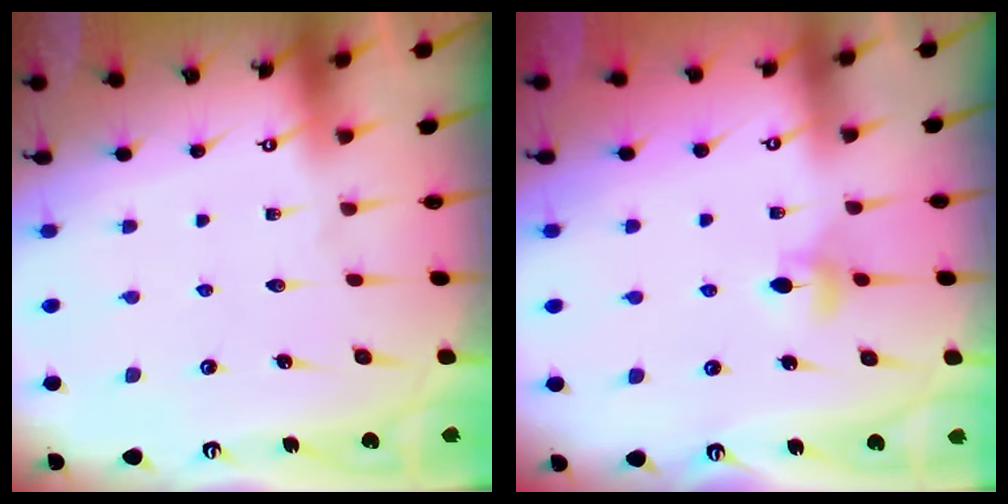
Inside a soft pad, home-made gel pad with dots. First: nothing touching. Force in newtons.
{"total": 4.0, "press": 3.9, "slide": 0.8}